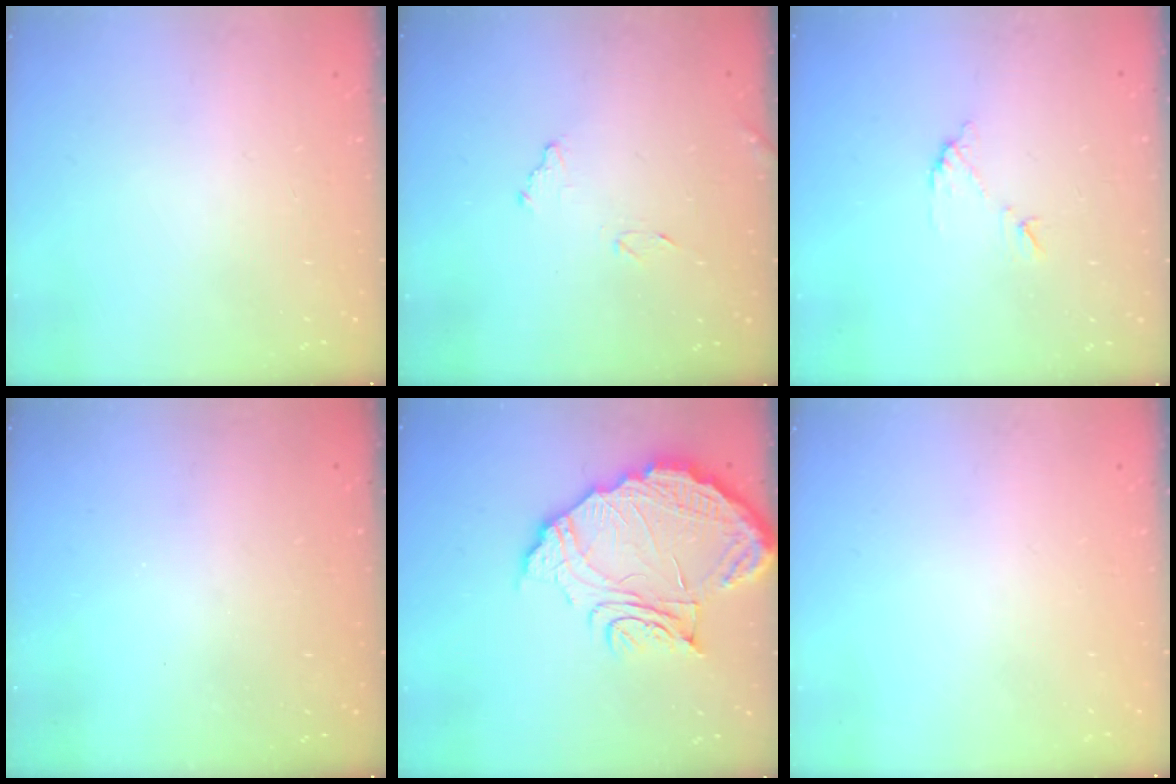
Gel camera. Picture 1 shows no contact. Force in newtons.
{"total": 8.8, "press": 8.8, "slide": 0.4}
{"total": 7.6, "press": 7.6, "slide": 0.3}
{"total": 3.1, "press": 3.1, "slide": 0.1}
{"total": 17.1, "press": 17.0, "slide": 1.5}
{"total": 0.0}